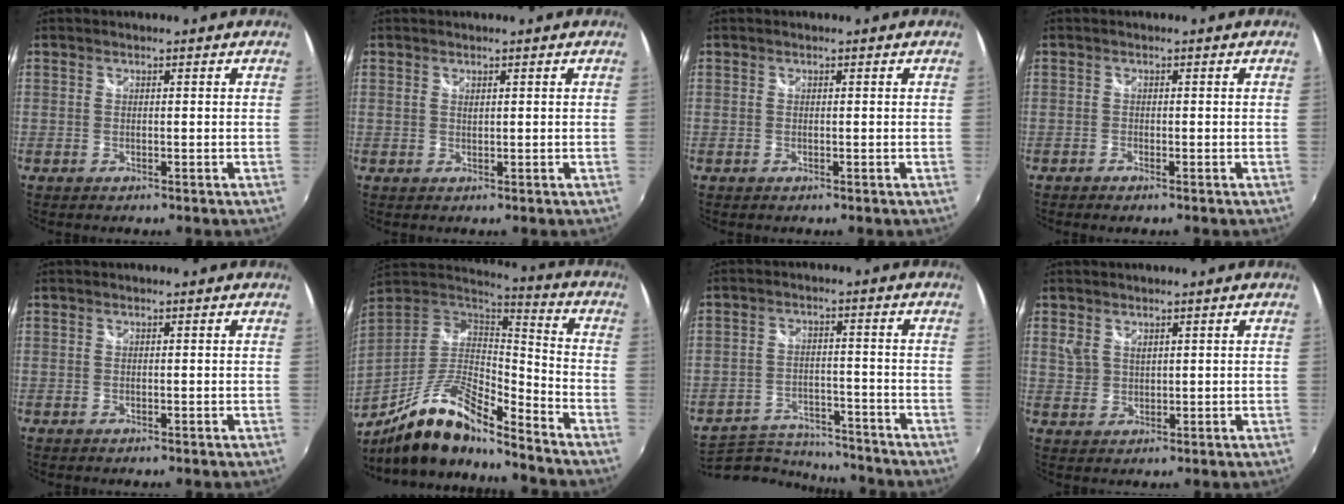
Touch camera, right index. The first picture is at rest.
{"total": 0.6, "force": [0.5, 0.2, 0.3], "torque": [-0.003, 0.000, 0.008]}
{"total": 0.0}
{"total": 0.8, "force": [-0.7, 0.1, 0.4], "torque": [-0.009, -0.002, -0.014]}
{"total": 0.0}
{"total": 16.5, "force": [-11.7, 3.5, 11.2], "torque": [-0.222, -0.014, -0.223]}
{"total": 12.9, "force": [-11.8, 4.2, 3.1], "torque": [-0.088, 0.010, -0.175]}
{"total": 2.9, "force": [1.7, 2.0, 1.2], "torque": [-0.018, 0.002, 0.034]}